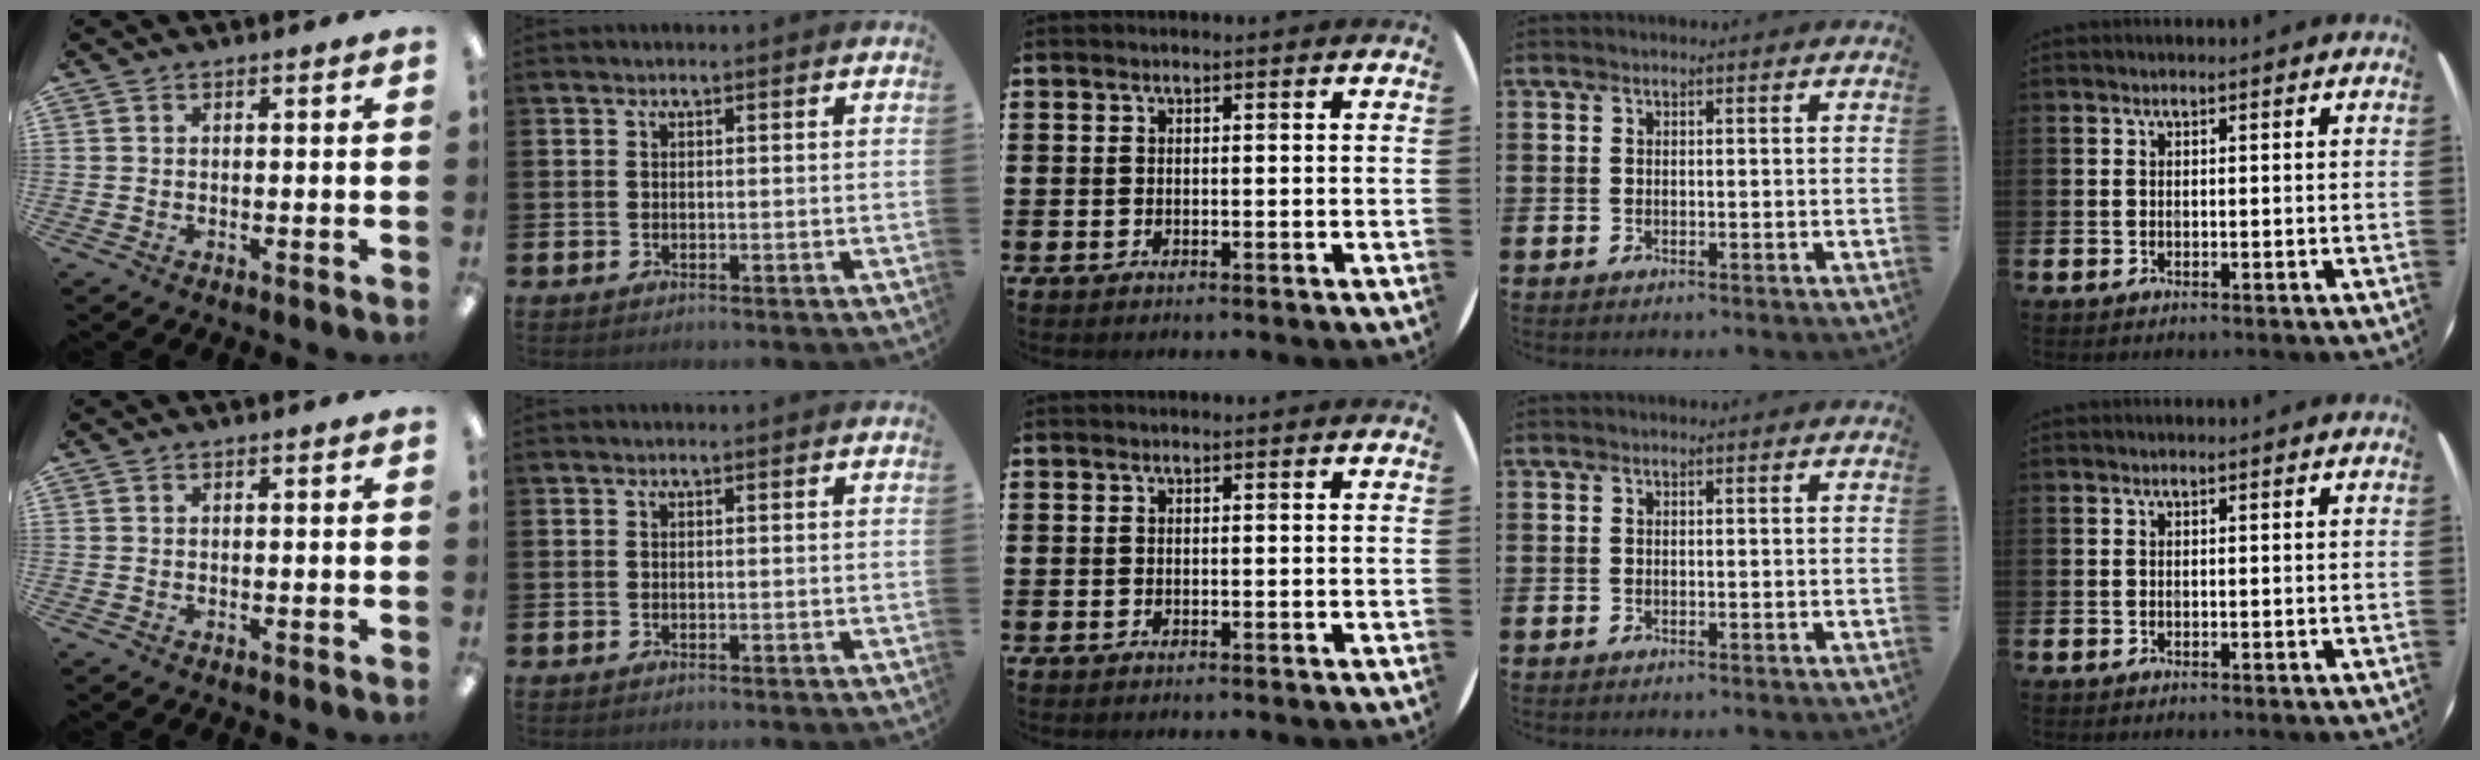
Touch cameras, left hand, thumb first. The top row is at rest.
{}